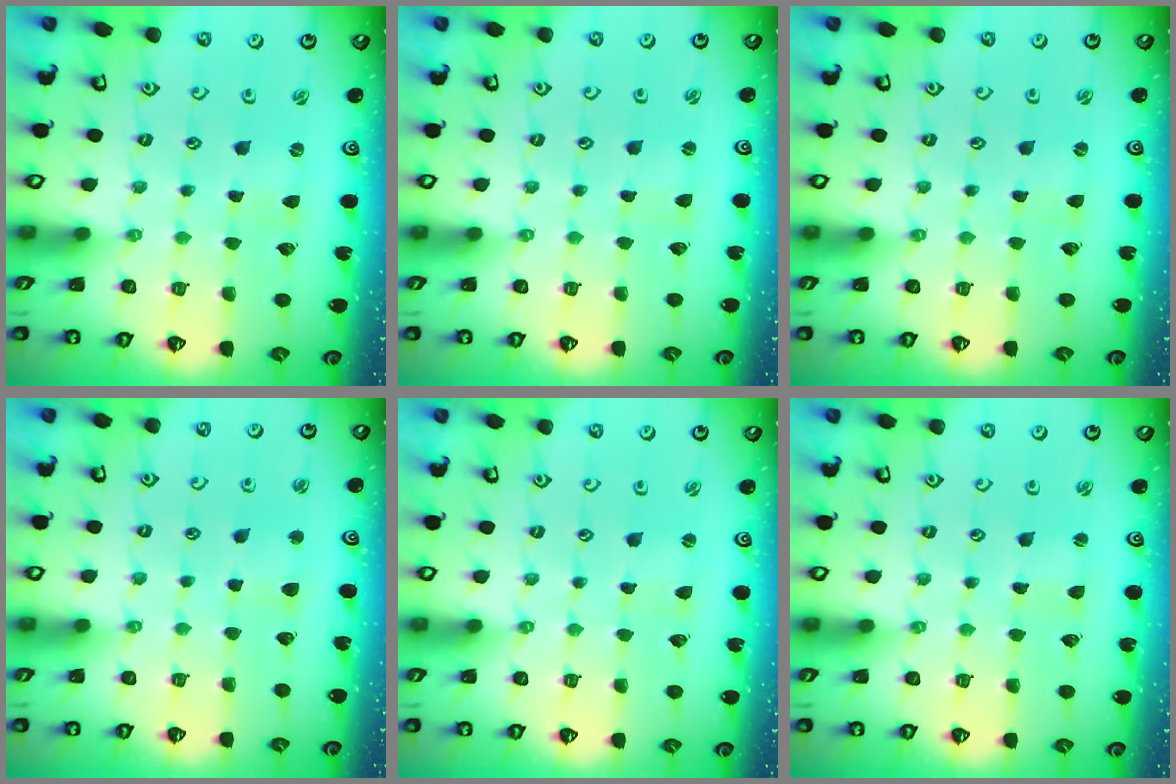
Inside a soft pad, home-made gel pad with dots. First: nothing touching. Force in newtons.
{"total": 1.0, "press": 1.0, "slide": 0.1}
{"total": 0.7, "press": 0.6, "slide": 0.1}
{"total": 3.0, "press": 3.0, "slide": 0.5}
{"total": 1.0, "press": 1.0, "slide": 0.1}
{"total": 1.6, "press": 1.6, "slide": 0.3}